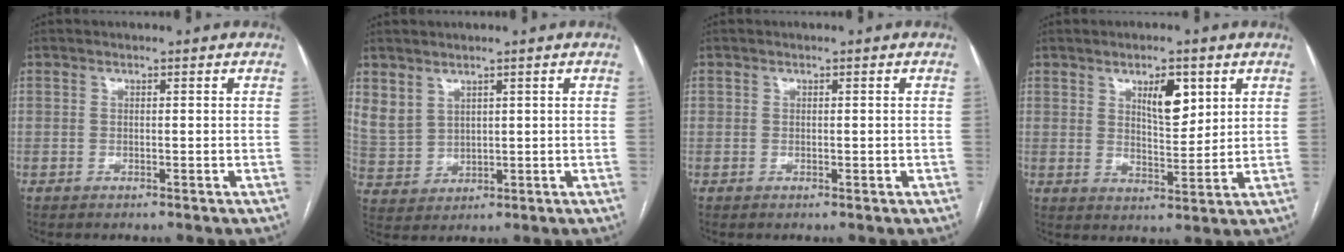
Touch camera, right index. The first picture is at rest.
{"total": 5.4, "force": [3.4, 3.8, 1.8], "torque": [-0.041, 0.005, 0.087]}
{"total": 0.7, "force": [-0.1, 0.5, 0.5], "torque": [-0.011, 0.005, 0.002]}
{"total": 6.4, "force": [3.0, 2.3, 5.2], "torque": [-0.086, -0.001, 0.054]}